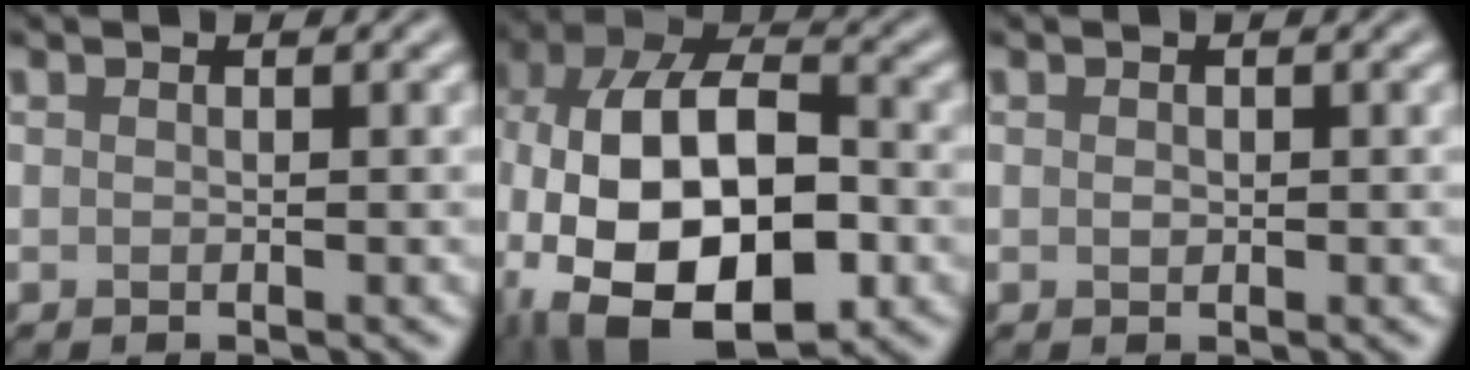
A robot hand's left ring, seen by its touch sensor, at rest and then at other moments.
{"total": 15.9, "force": [-4.4, 8.9, 12.5], "torque": [-0.232, -0.005, -0.080]}
{"total": 0.5, "force": [0.1, 0.4, 0.3], "torque": [-0.006, -0.001, 0.000]}